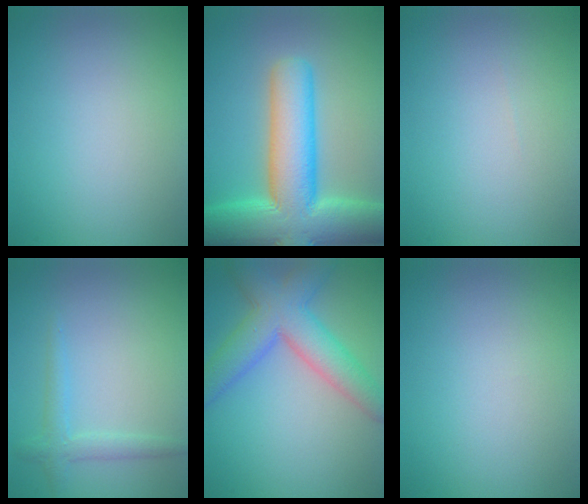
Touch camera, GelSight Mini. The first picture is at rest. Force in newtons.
{"total": 13.4, "press": 13.4, "slide": 0.7}
{"total": 0.0}
{"total": 1.9, "press": 1.9, "slide": 0.1}
{"total": 7.0, "press": 7.0, "slide": 0.3}
{"total": 0.0}